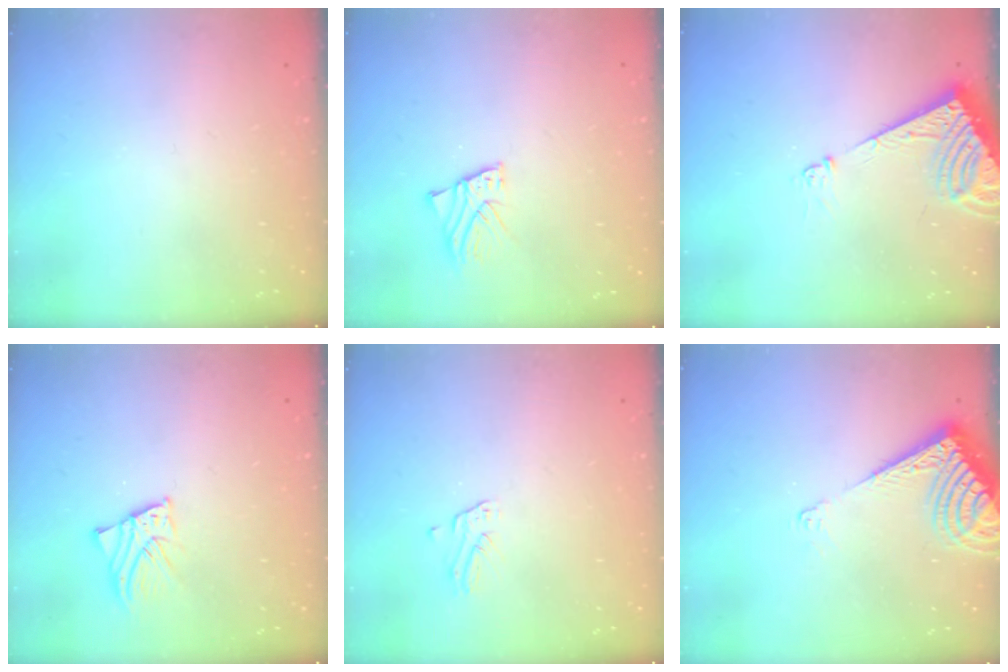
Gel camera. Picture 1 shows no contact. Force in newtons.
{"total": 2.6, "press": 2.6, "slide": 0.2}
{"total": 8.4, "press": 8.3, "slide": 1.1}
{"total": 2.8, "press": 2.8, "slide": 0.2}
{"total": 1.8, "press": 1.8, "slide": 0.1}
{"total": 8.8, "press": 8.7, "slide": 1.6}